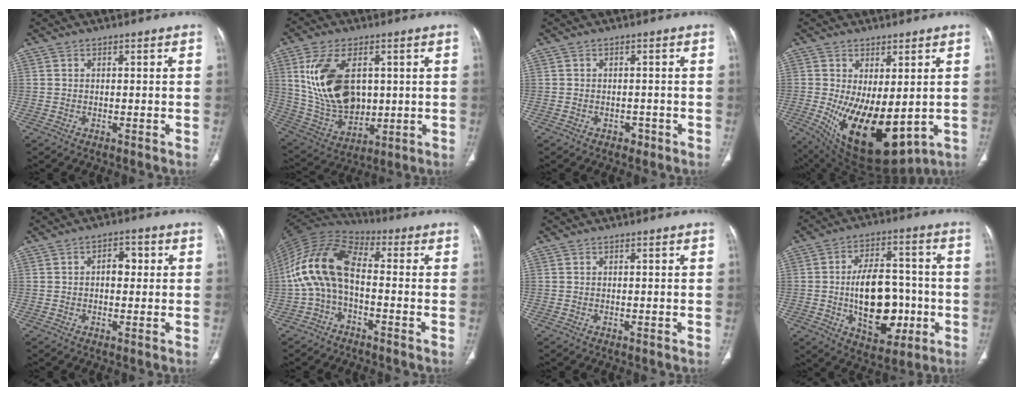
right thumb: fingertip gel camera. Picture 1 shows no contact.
{"total": 17.3, "force": [3.7, 10.7, 13.0], "torque": [-0.230, -0.013, 0.087]}
{"total": 1.6, "force": [-0.9, 1.2, 0.5], "torque": [-0.001, 0.005, -0.012]}
{"total": 16.9, "force": [-2.5, 8.2, 14.6], "torque": [-0.234, -0.029, -0.006]}
{"total": 3.9, "force": [0.4, 2.5, 3.0], "torque": [-0.030, 0.010, 0.001]}
{"total": 13.6, "force": [-1.4, 7.5, 11.3], "torque": [-0.220, 0.044, -0.041]}
{"total": 0.0}
{"total": 16.9, "force": [-2.8, 10.0, 13.3], "torque": [-0.175, 0.024, -0.030]}